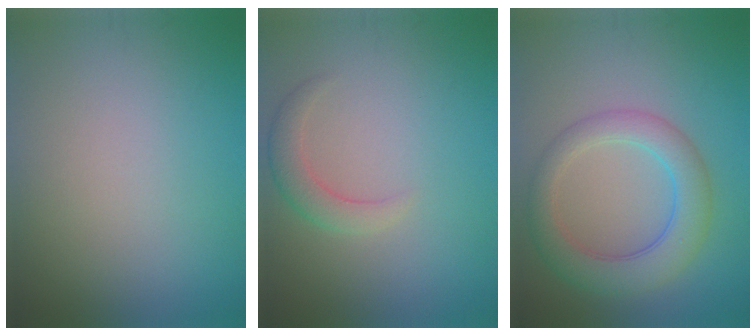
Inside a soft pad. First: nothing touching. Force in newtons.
{"total": 2.3, "press": 2.3, "slide": 0.4}
{"total": 5.3, "press": 5.3, "slide": 0.2}